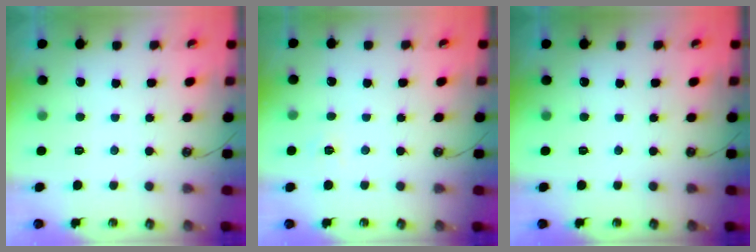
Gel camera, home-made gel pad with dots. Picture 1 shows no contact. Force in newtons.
{"total": 3.8, "press": 3.8, "slide": 0.5}
{"total": 0.0}